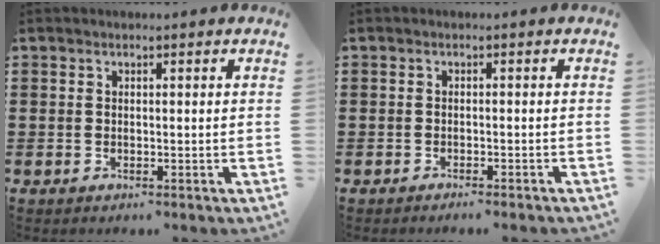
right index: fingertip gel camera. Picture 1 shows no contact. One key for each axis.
{"total": 1.0, "fx": -1.0, "fy": -0.1, "fz": 0.2, "tx": -0.006, "ty": -0.001, "tz": -0.019}